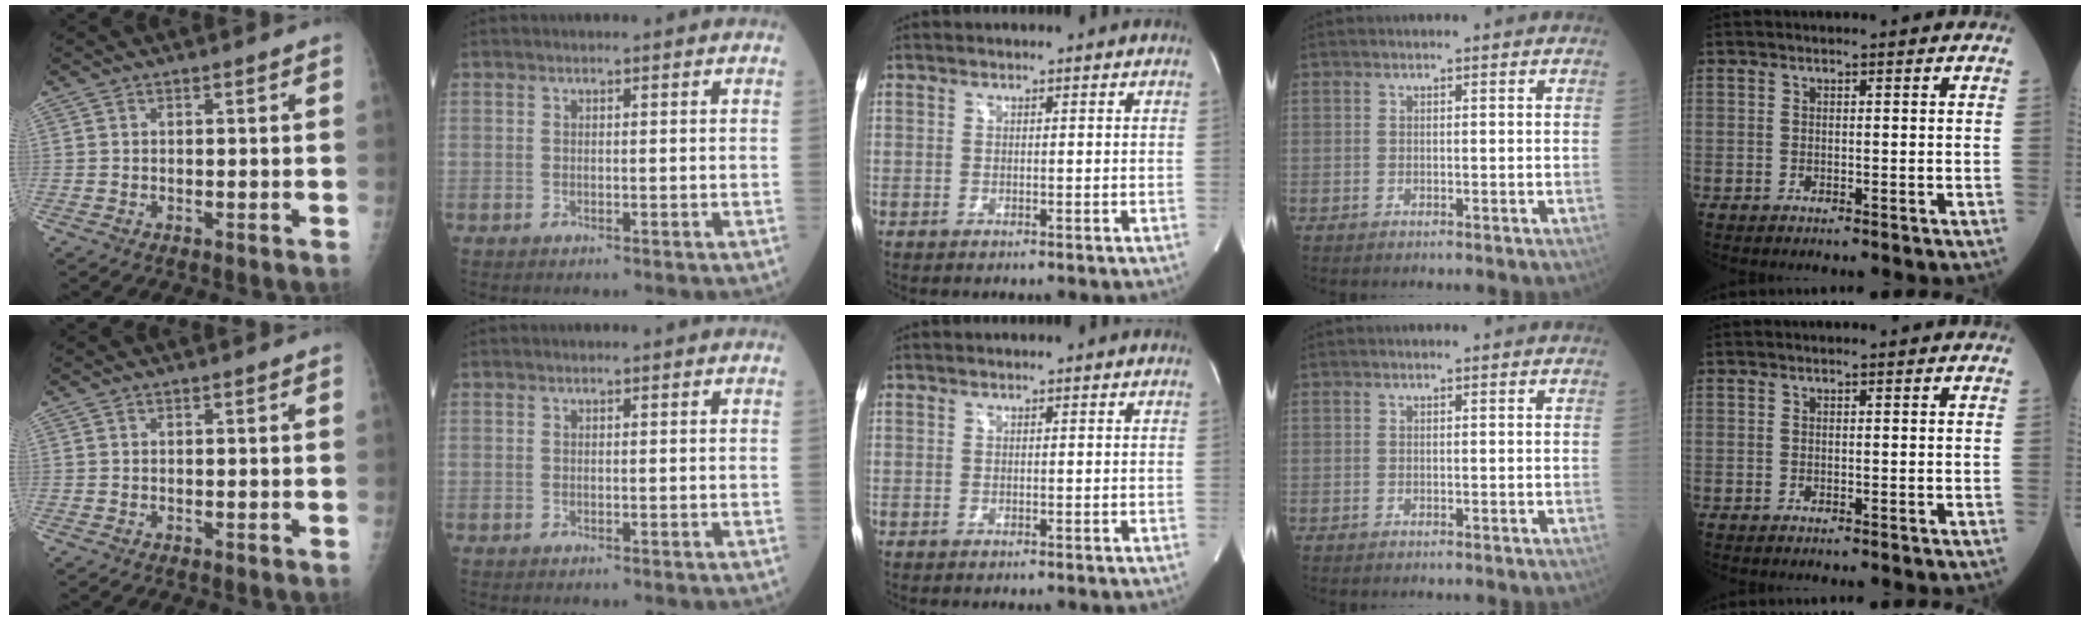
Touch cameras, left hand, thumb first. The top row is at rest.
{}